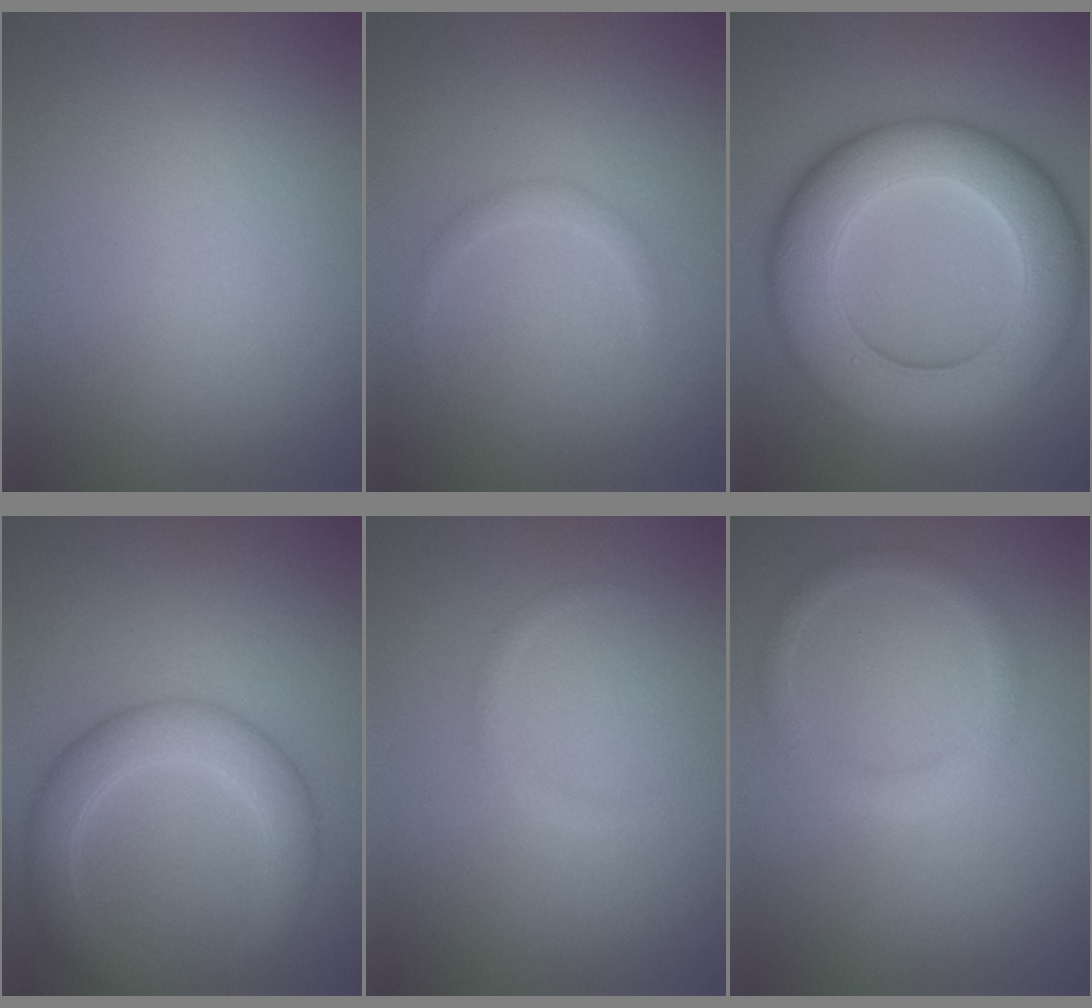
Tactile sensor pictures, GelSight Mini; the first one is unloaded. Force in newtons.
{"total": 0.9, "press": 0.9, "slide": 0.1}
{"total": 11.4, "press": 11.4, "slide": 0.3}
{"total": 4.7, "press": 4.7, "slide": 0.1}
{"total": 0.7, "press": 0.7, "slide": 0.1}
{"total": 1.7, "press": 1.7, "slide": 0.1}